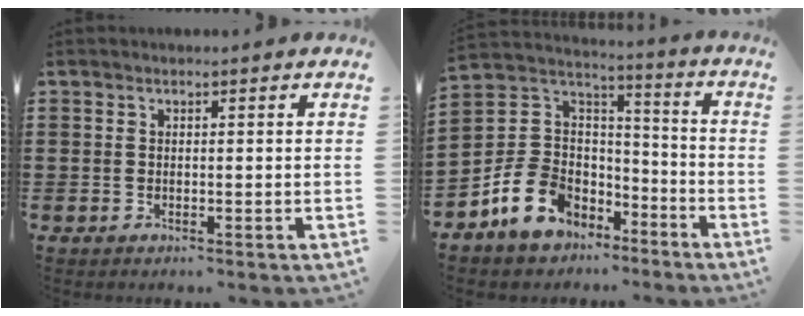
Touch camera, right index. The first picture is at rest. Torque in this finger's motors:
{"motor_torque": [0.37, 1.06, -0.11, -0.21]}